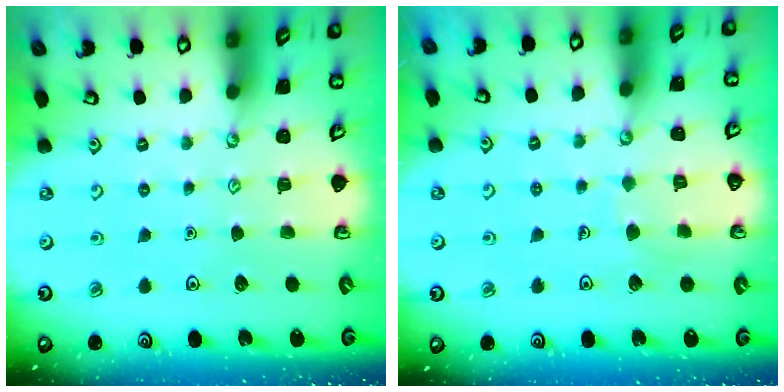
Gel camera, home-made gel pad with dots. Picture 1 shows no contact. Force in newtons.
{"total": 5.5, "press": 5.5, "slide": 0.3}